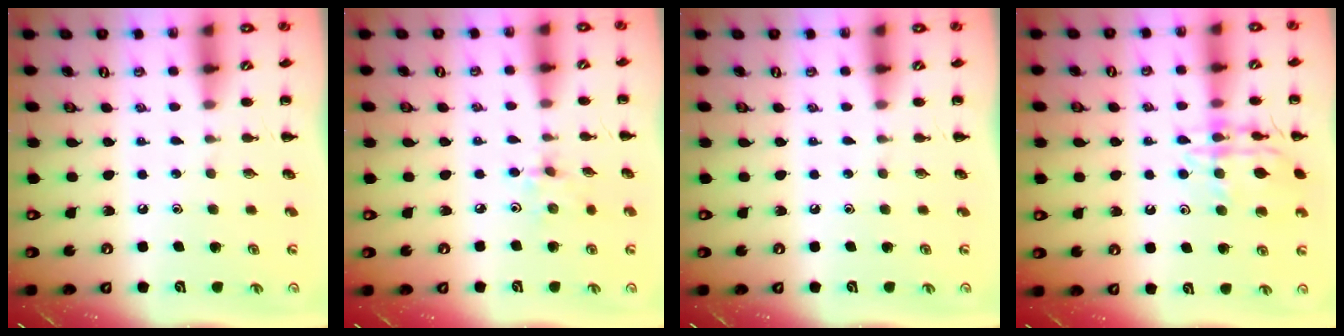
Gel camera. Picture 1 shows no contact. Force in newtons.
{"total": 3.4, "press": 3.2, "slide": 1.0}
{"total": 0.0}
{"total": 13.1, "press": 13.0, "slide": 1.1}